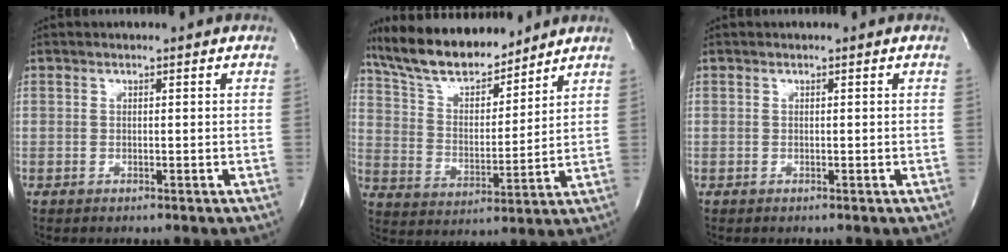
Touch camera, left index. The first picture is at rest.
{"total": 14.0, "force": [12.6, 3.2, 5.2], "torque": [-0.094, 0.007, 0.229]}
{"total": 0.0}